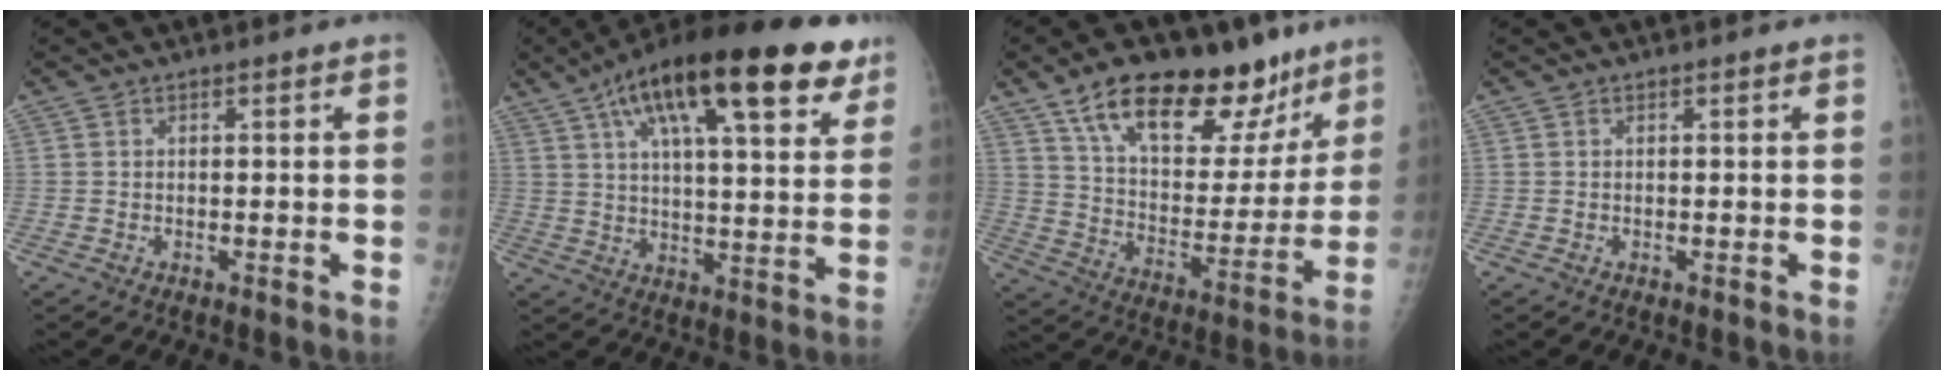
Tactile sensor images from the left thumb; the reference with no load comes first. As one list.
[{"total": 24.7, "force": [13.5, 7.9, 19.2], "torque": [-0.282, -0.009, 0.204]}, {"total": 25.7, "force": [16.4, 11.8, 15.8], "torque": [-0.197, -0.046, 0.261]}, {"total": 0.0}]